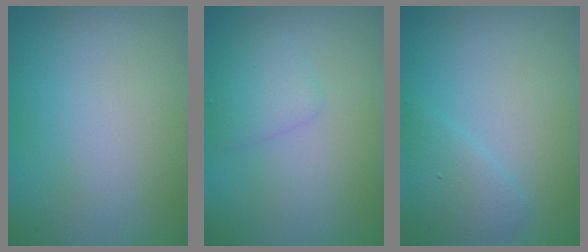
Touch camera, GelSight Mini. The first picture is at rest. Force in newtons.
{"total": 1.9, "press": 1.9, "slide": 0.0}
{"total": 1.9, "press": 1.9, "slide": 0.2}